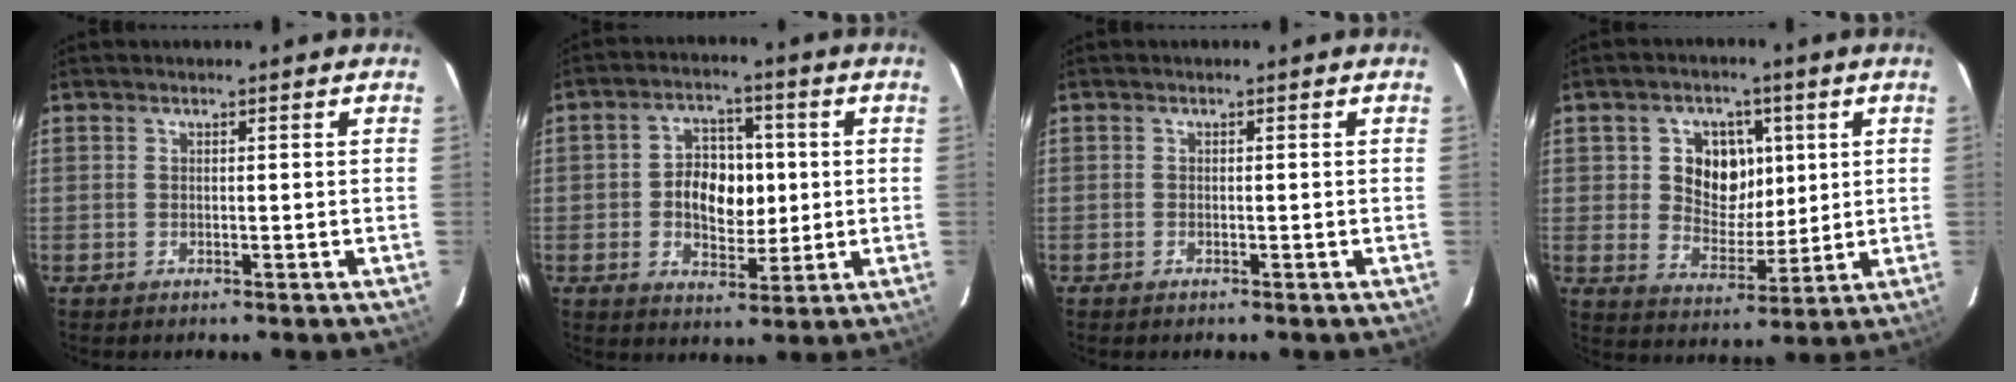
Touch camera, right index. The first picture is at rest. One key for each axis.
{"total": 9.3, "fx": 0.0, "fy": 6.7, "fz": 6.5, "tx": -0.124, "ty": 0.014, "tz": 0.005}
{"total": 0.6, "fx": -0.5, "fy": 0.3, "fz": 0.1, "tx": -0.003, "ty": -0.001, "tz": -0.010}
{"total": 9.7, "fx": 2.3, "fy": 8.0, "fz": 5.0, "tx": -0.096, "ty": 0.006, "tz": 0.044}